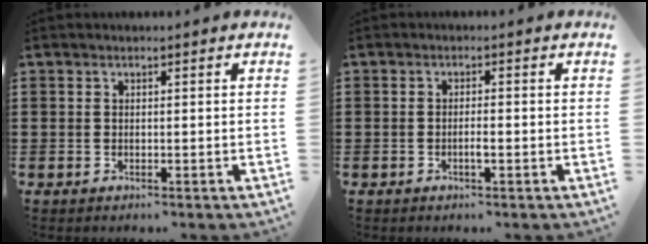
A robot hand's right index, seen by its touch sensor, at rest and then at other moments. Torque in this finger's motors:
{"motor_torque": [0.09, 0.06, 0.09, 0.01]}